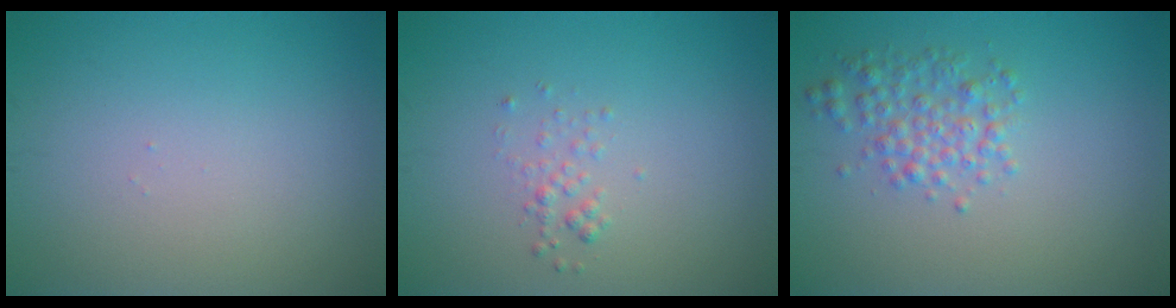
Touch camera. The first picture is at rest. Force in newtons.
{"total": 1.0, "press": 1.0, "slide": 0.1}
{"total": 2.6, "press": 2.6, "slide": 0.0}